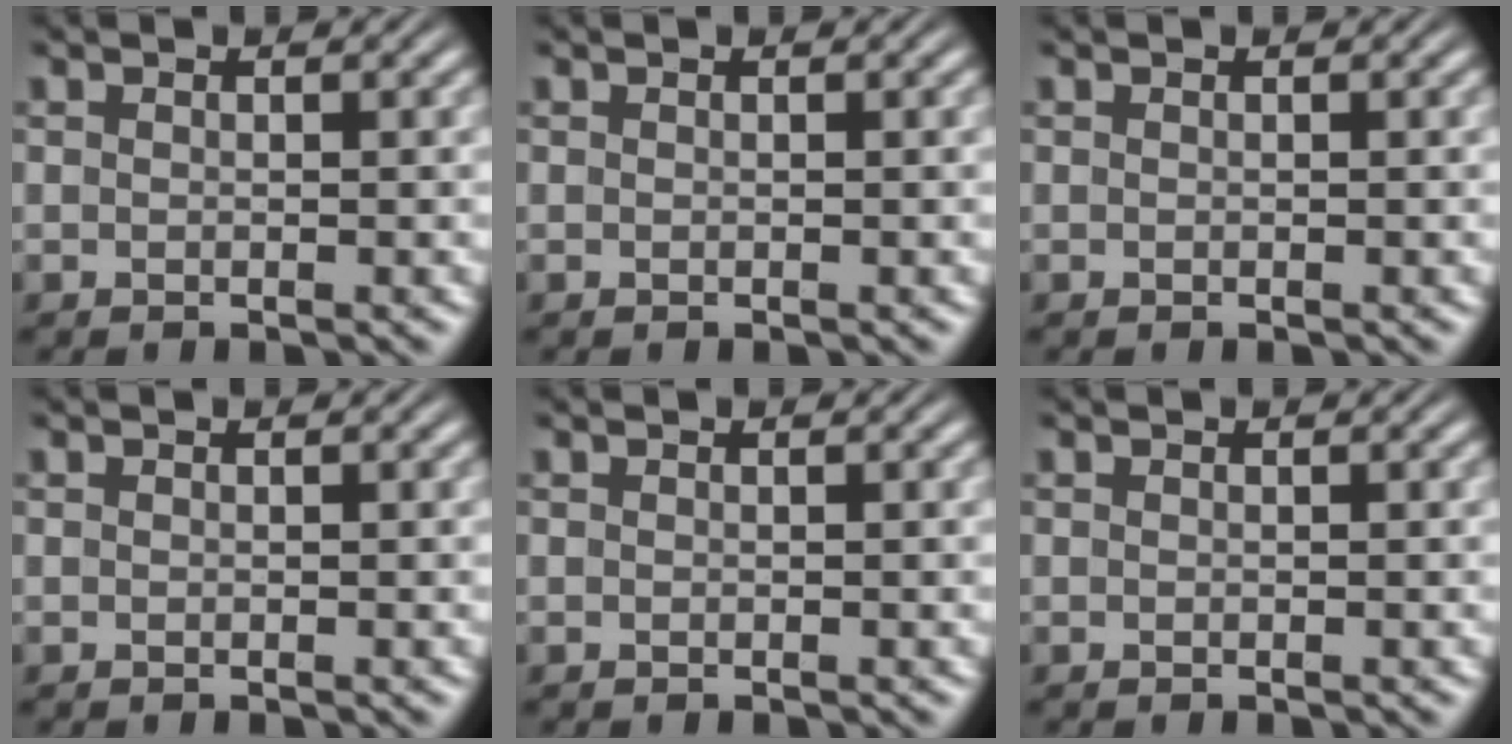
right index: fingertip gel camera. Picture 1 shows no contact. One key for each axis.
{"total": 0.0}
{"total": 0.0}
{"total": 0.0}
{"total": 0.0}
{"total": 0.0}